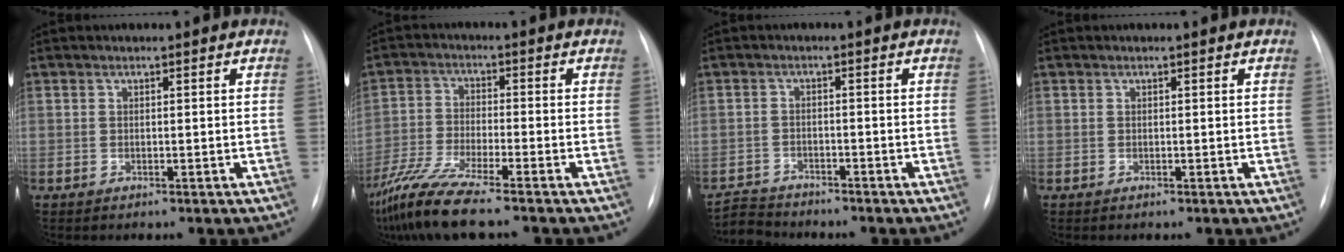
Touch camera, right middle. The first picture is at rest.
{"total": 9.8, "force": [-7.7, -0.3, 6.1], "torque": [-0.130, -0.036, -0.147]}
{"total": 4.2, "force": [-4.1, 0.2, -0.9], "torque": [0.014, -0.014, -0.074]}
{"total": 0.0}